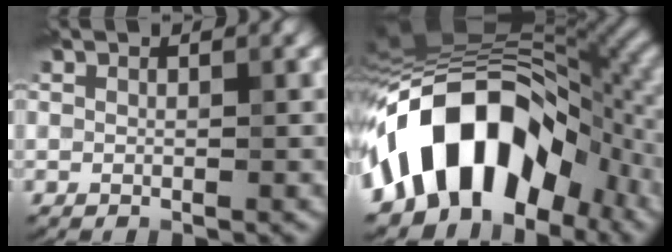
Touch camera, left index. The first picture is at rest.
{"total": 15.1, "force": [-6.0, 8.6, 10.8], "torque": [-0.157, 0.027, -0.118]}